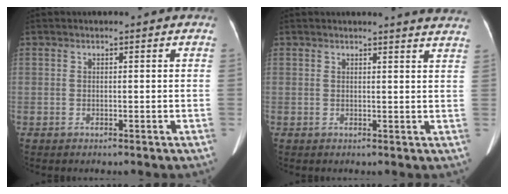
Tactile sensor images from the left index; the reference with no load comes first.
{"total": 7.9, "force": [7.6, -0.3, 2.2], "torque": [-0.021, -0.025, 0.059]}